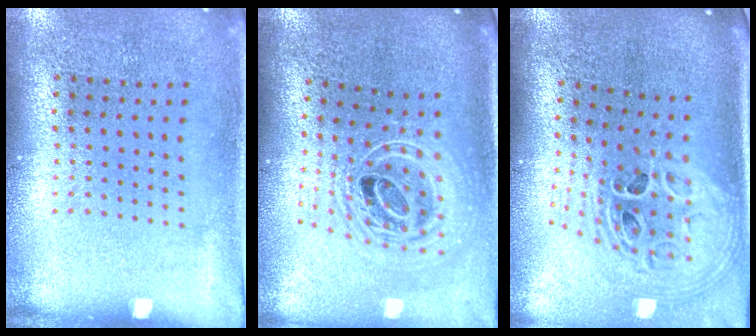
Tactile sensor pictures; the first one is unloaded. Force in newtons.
{"total": 2.5, "press": 1.8, "slide": 1.6}
{"total": 2.8, "press": 2.0, "slide": 1.9}